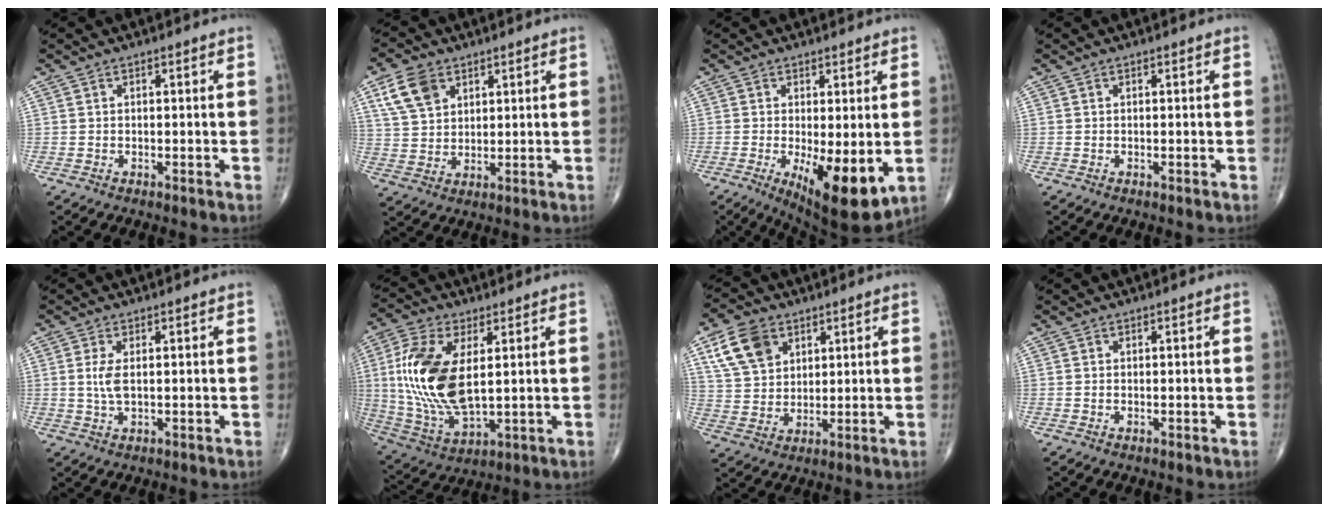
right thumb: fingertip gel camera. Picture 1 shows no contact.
{"total": 8.3, "force": [4.1, 5.6, 4.6], "torque": [-0.074, -0.009, 0.083]}
{"total": 11.4, "force": [-2.4, 3.9, 10.4], "torque": [-0.154, -0.028, -0.024]}
{"total": 0.0}
{"total": 3.5, "force": [0.5, 1.4, 3.2], "torque": [-0.077, -0.004, 0.013]}
{"total": 18.1, "force": [2.6, 8.8, 15.6], "torque": [-0.333, -0.015, 0.057]}
{"total": 10.4, "force": [5.0, 7.2, 5.5], "torque": [-0.085, -0.013, 0.101]}
{"total": 0.0}